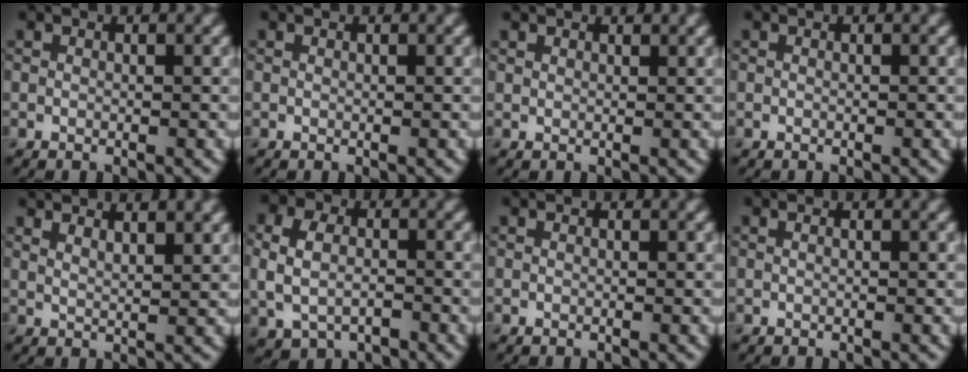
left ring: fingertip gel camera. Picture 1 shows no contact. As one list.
[{"total": 0.0}, {"total": 1.6, "force": [1.5, 0.6, 0.4], "torque": [-0.013, 0.003, 0.024]}, {"total": 0.0}, {"total": 4.3, "force": [3.3, 1.5, 2.3], "torque": [-0.009, 0.015, 0.031]}, {"total": 5.5, "force": [-0.5, 4.4, 3.4], "torque": [-0.067, -0.007, -0.008]}, {"total": 0.0}, {"total": 0.6, "force": [0.3, 0.3, 0.4], "torque": [-0.006, -0.003, -0.002]}]